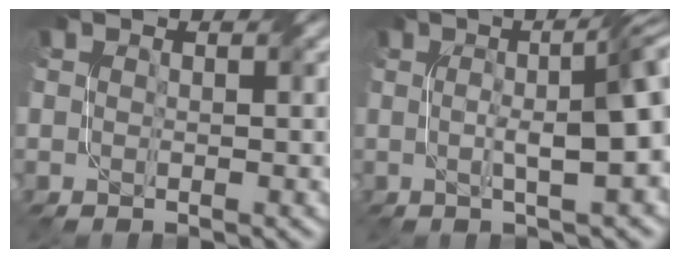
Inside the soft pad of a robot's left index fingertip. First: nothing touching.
{"total": 8.8, "force": [0.7, 2.1, 8.5], "torque": [-0.093, 0.019, 0.007]}